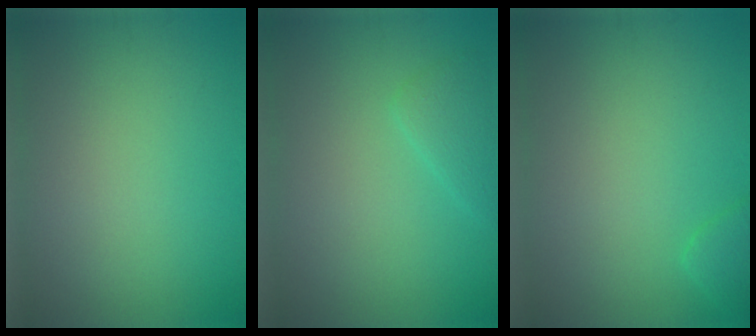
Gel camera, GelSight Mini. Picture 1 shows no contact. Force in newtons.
{"total": 1.7, "press": 1.7, "slide": 0.0}
{"total": 1.6, "press": 1.6, "slide": 0.1}